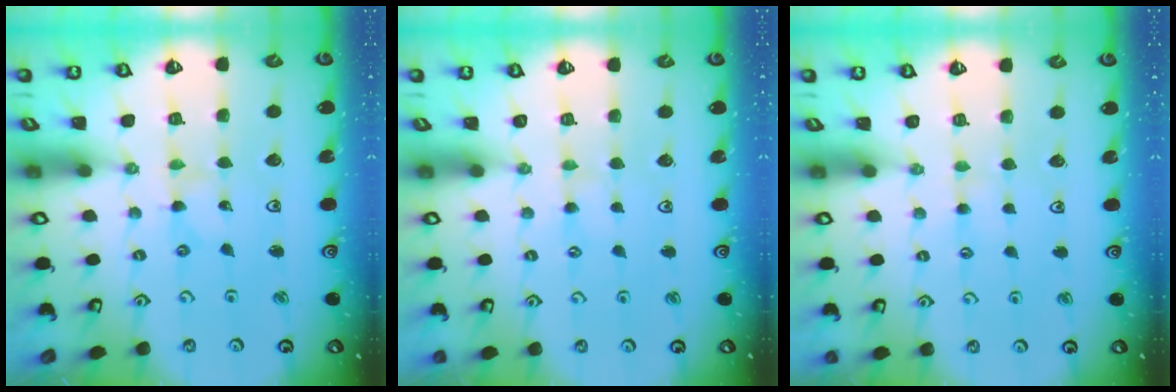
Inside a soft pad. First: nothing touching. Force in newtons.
{"total": 1.7, "press": 1.7, "slide": 0.3}
{"total": 2.3, "press": 2.3, "slide": 0.3}